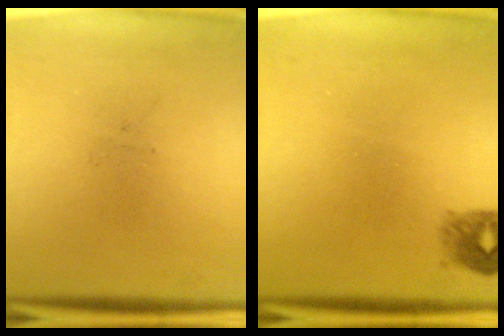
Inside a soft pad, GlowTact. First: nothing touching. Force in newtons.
{"total": 1.5}